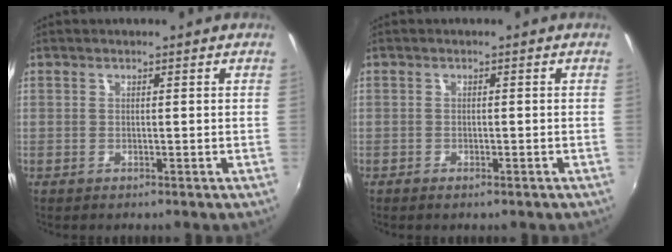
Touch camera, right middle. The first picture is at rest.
{"total": 0.7, "force": [-0.2, 0.4, 0.5], "torque": [-0.009, -0.004, -0.006]}